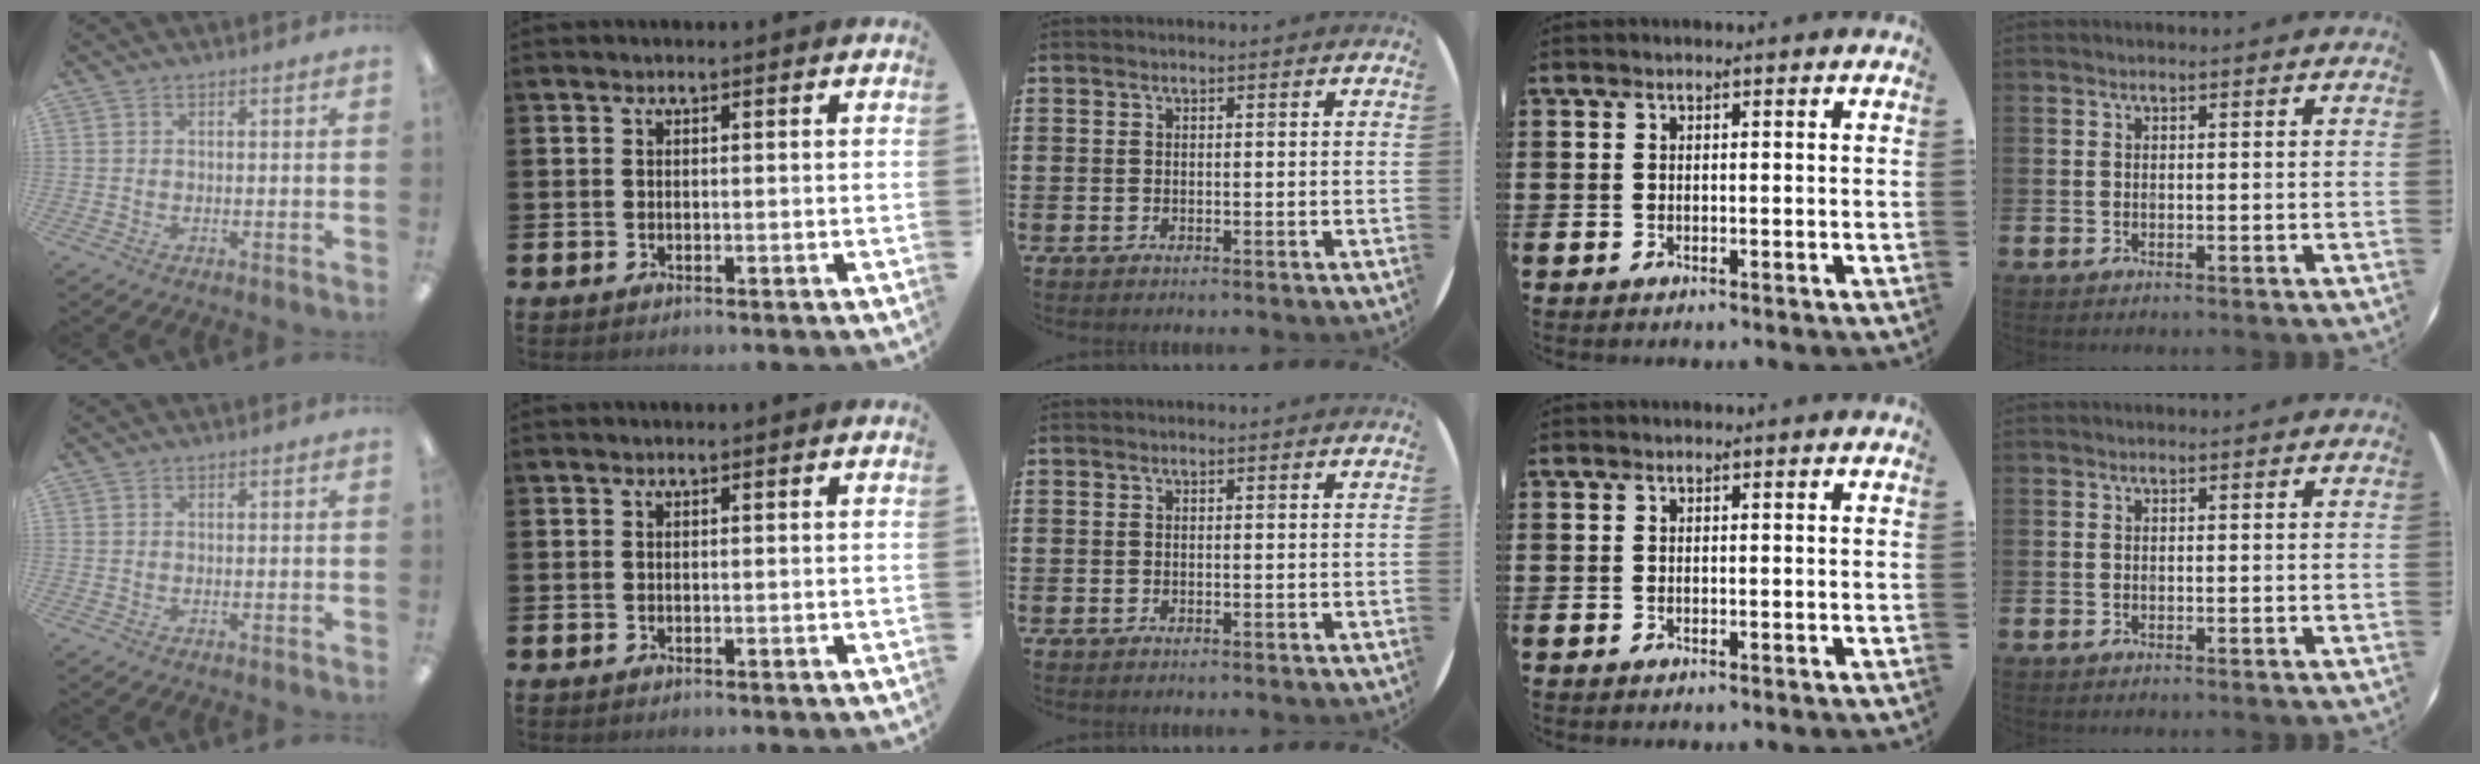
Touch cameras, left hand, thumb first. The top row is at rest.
{}